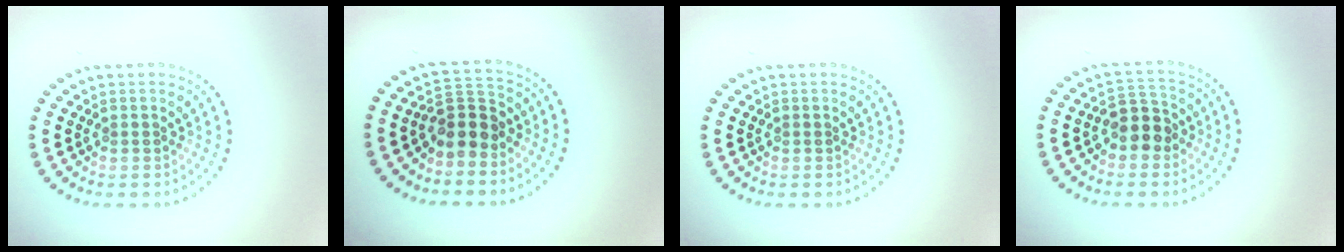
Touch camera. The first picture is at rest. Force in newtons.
{"total": 3.5, "press": 3.2, "slide": 1.5}
{"total": 0.0}
{"total": 3.5, "press": 3.3, "slide": 1.0}